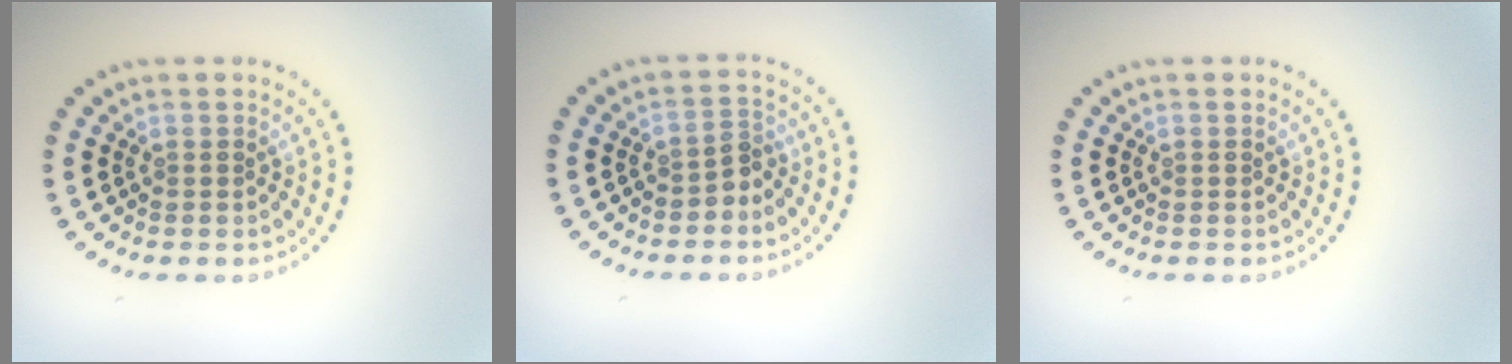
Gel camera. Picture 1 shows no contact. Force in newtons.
{"total": 1.5, "press": 1.2, "slide": 0.9}
{"total": 0.0}